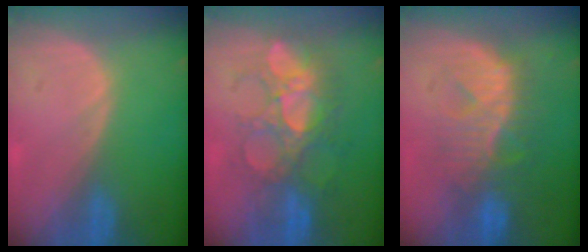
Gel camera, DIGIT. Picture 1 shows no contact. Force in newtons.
{"total": 8.8, "press": 8.6, "slide": 1.5}
{"total": 9.0, "press": 8.6, "slide": 2.5}